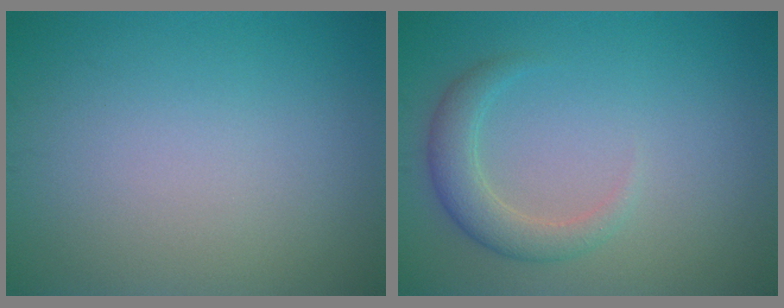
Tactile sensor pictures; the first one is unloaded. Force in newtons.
{"total": 2.8, "press": 2.8, "slide": 0.2}